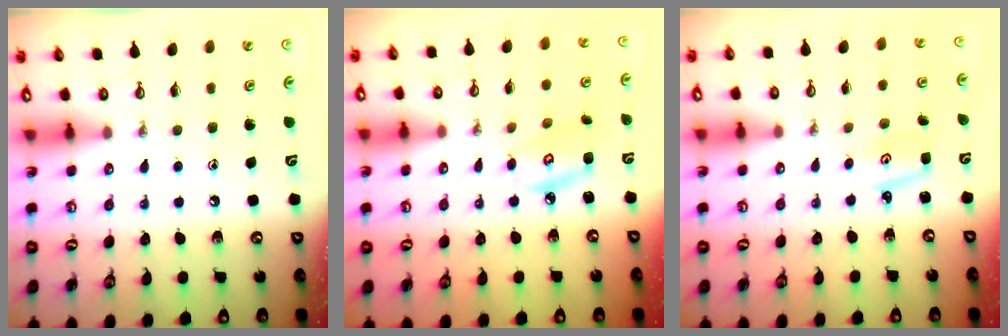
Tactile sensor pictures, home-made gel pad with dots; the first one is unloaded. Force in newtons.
{"total": 5.5, "press": 5.5, "slide": 0.3}
{"total": 2.9, "press": 2.9, "slide": 0.3}